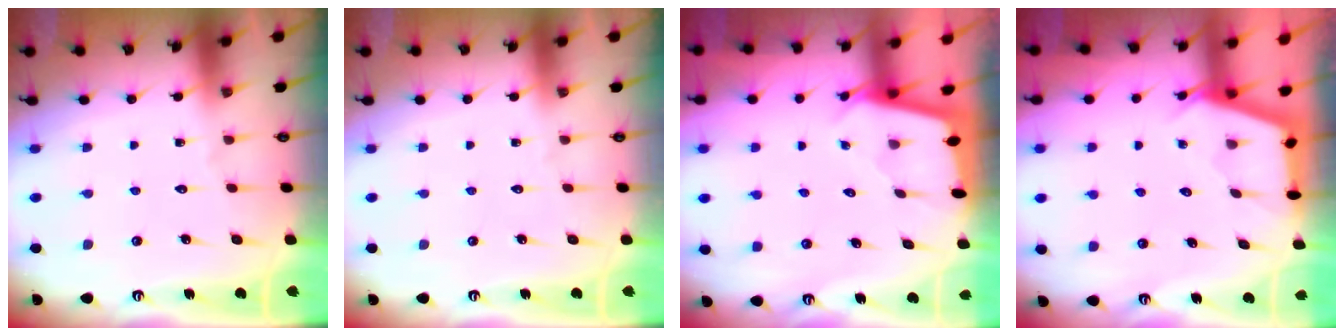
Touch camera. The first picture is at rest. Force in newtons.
{"total": 0.0}
{"total": 1.8, "press": 1.8, "slide": 0.1}
{"total": 2.6, "press": 2.6, "slide": 0.3}